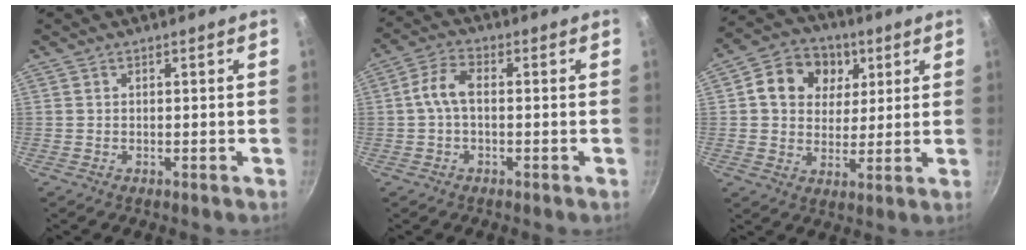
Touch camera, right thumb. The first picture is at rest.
{"total": 5.3, "force": [-0.2, 2.9, 4.5], "torque": [-0.093, 0.025, -0.011]}
{"total": 12.7, "force": [4.2, 10.4, 6.0], "torque": [-0.073, -0.002, 0.056]}